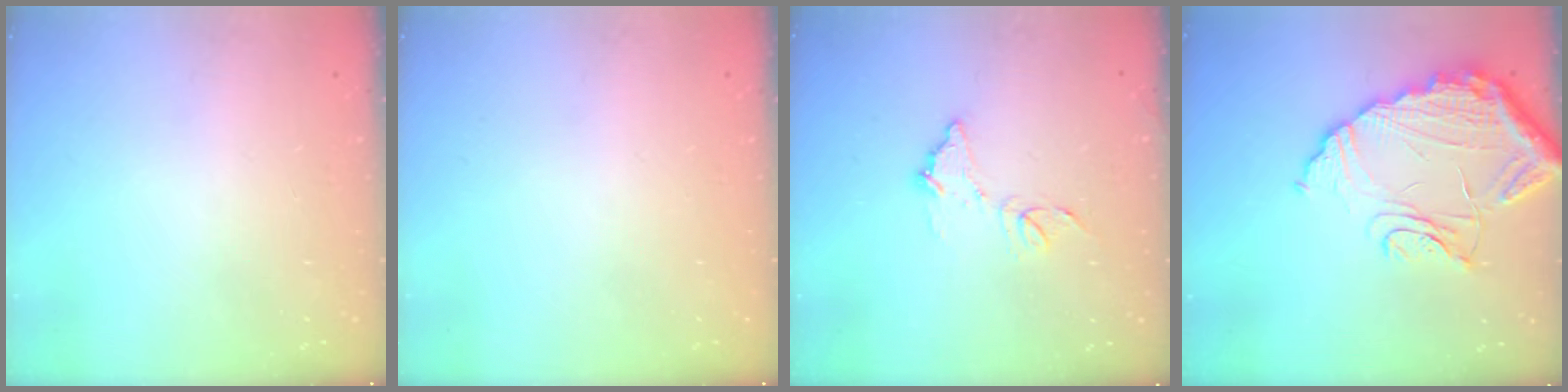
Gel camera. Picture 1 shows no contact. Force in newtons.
{"total": 0.0}
{"total": 9.3, "press": 9.3, "slide": 0.6}
{"total": 17.7, "press": 17.6, "slide": 1.3}